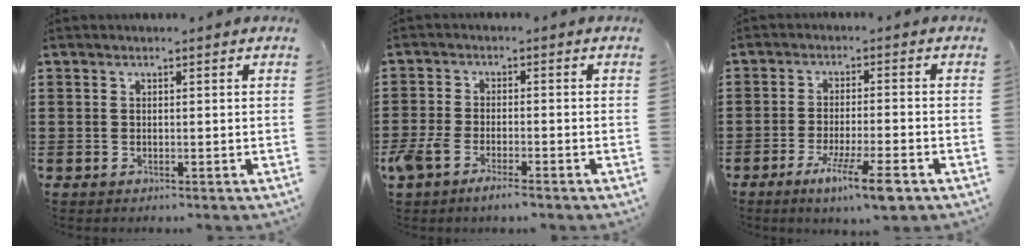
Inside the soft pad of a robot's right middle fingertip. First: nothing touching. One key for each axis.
{"total": 4.1, "fx": -2.9, "fy": 1.0, "fz": 2.7, "tx": -0.072, "ty": -0.006, "tz": -0.062}
{"total": 7.7, "fx": -4.7, "fy": 0.8, "fz": 6.0, "tx": -0.111, "ty": -0.010, "tz": -0.084}